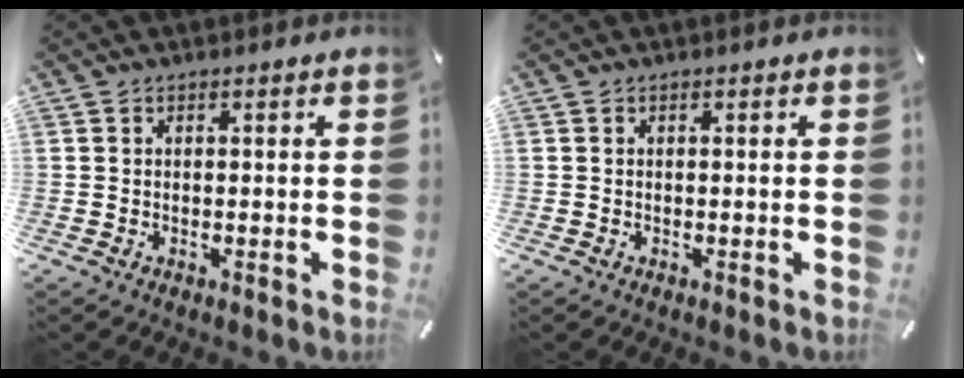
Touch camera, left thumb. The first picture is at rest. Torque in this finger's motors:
{"motor_torque": [-0.11, -0.06, -0.05, 0.01, 0.00]}